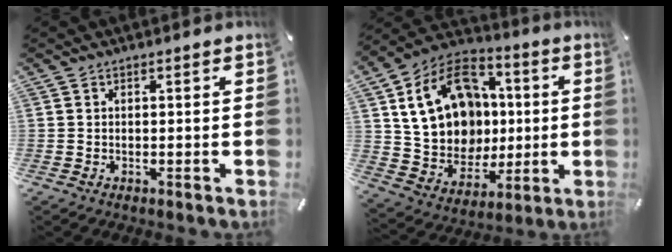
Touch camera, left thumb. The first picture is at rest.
{"total": 20.3, "force": [3.4, 16.9, 10.8], "torque": [-0.198, 0.001, 0.078]}